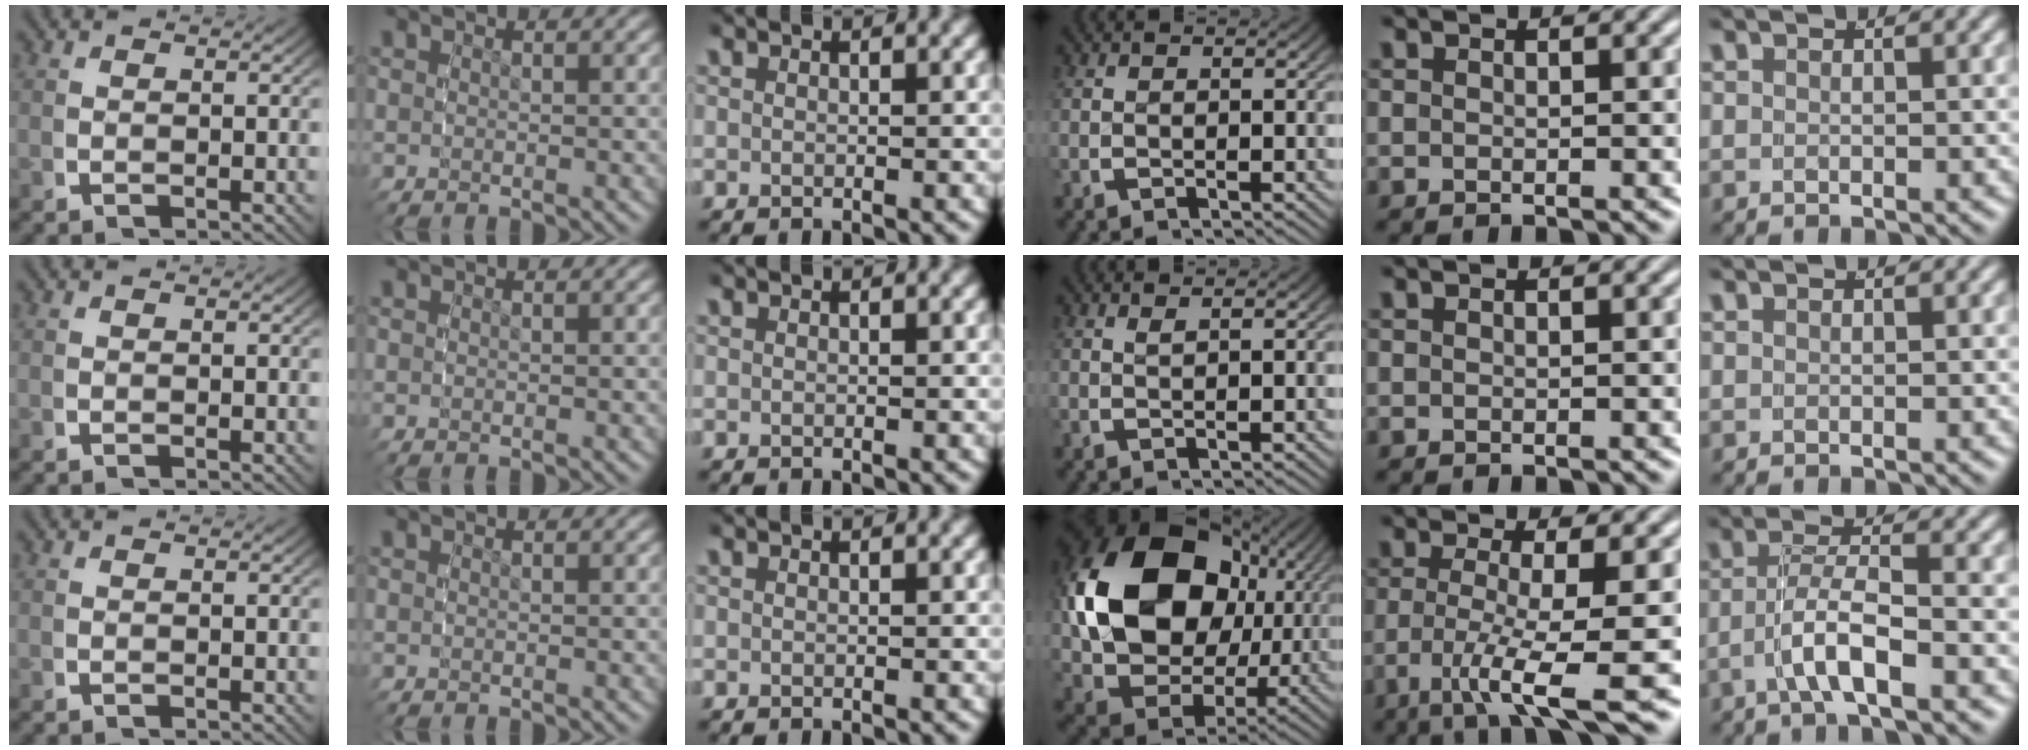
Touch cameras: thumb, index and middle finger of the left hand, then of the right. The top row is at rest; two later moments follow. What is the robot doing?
{"motion": "grasp_and_lifting", "object": "bowl"}